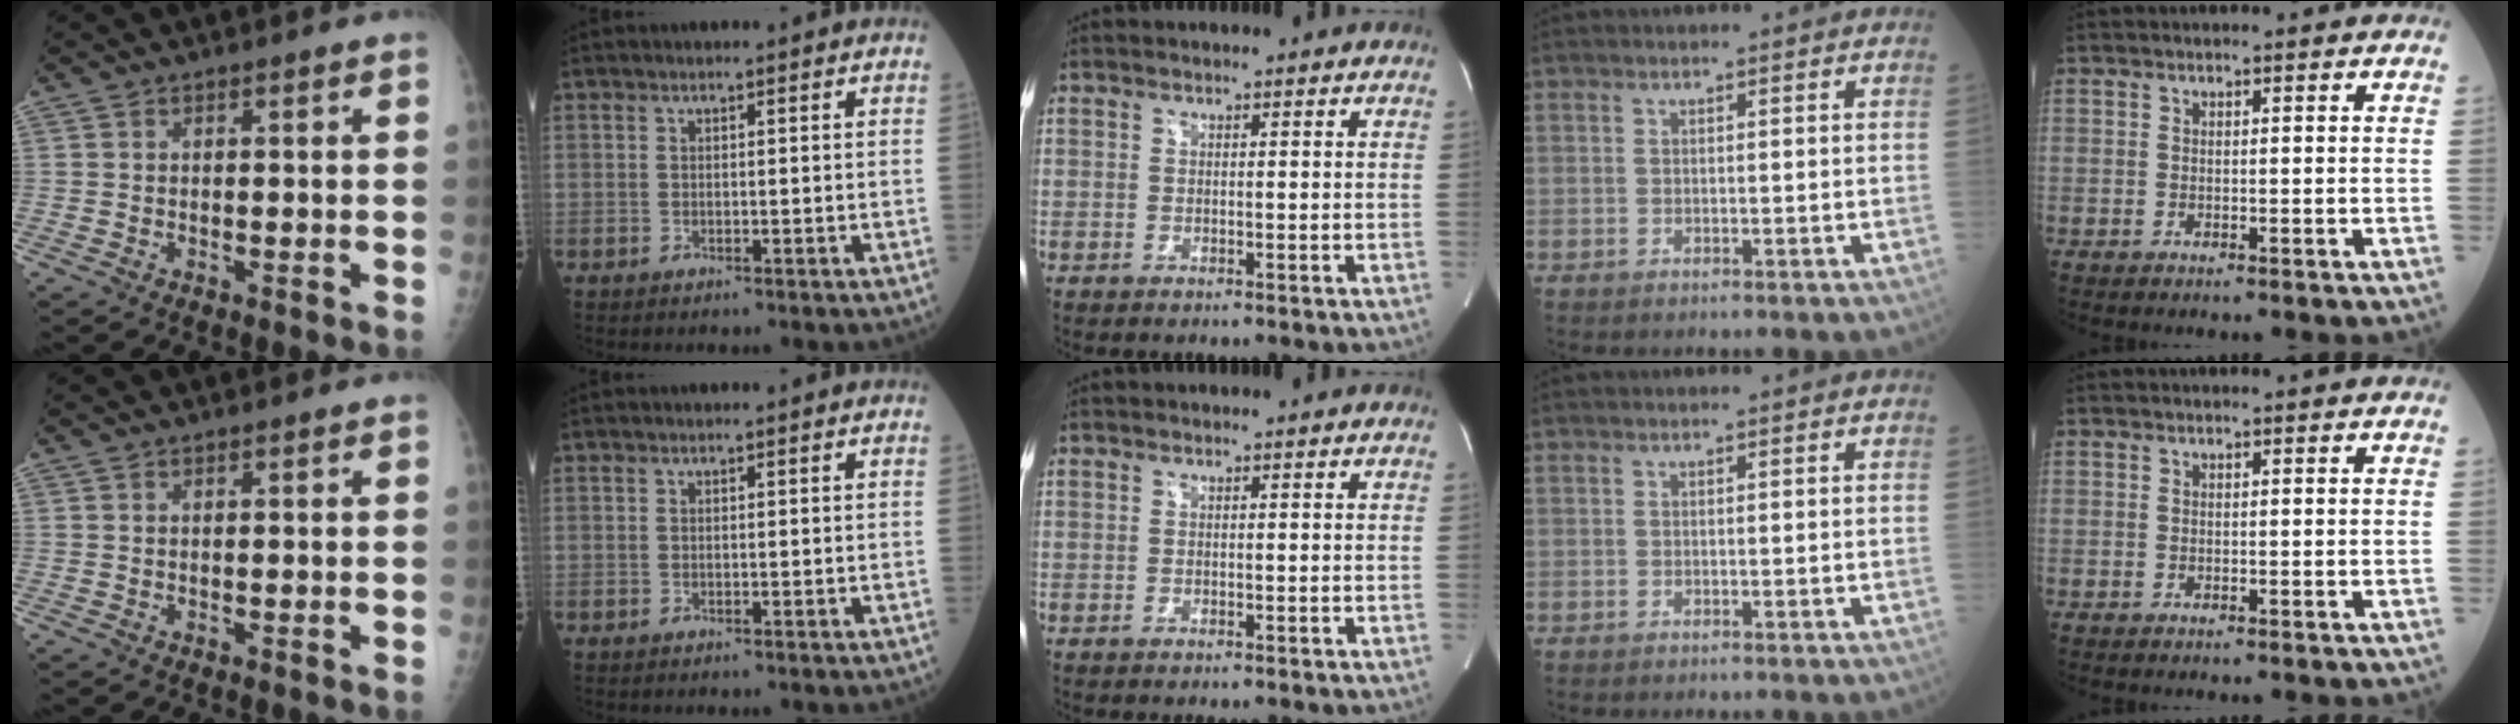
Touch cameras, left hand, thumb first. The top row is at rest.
{}